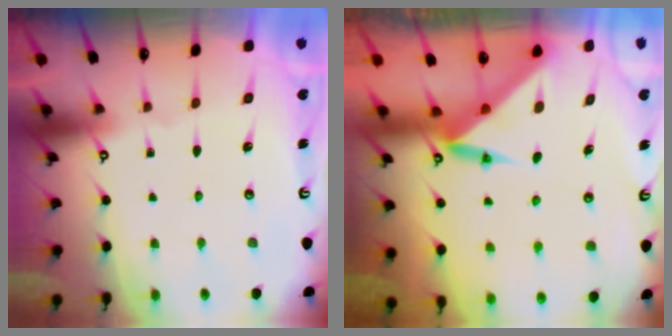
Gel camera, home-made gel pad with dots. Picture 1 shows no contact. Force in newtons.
{"total": 3.8, "press": 3.8, "slide": 0.2}